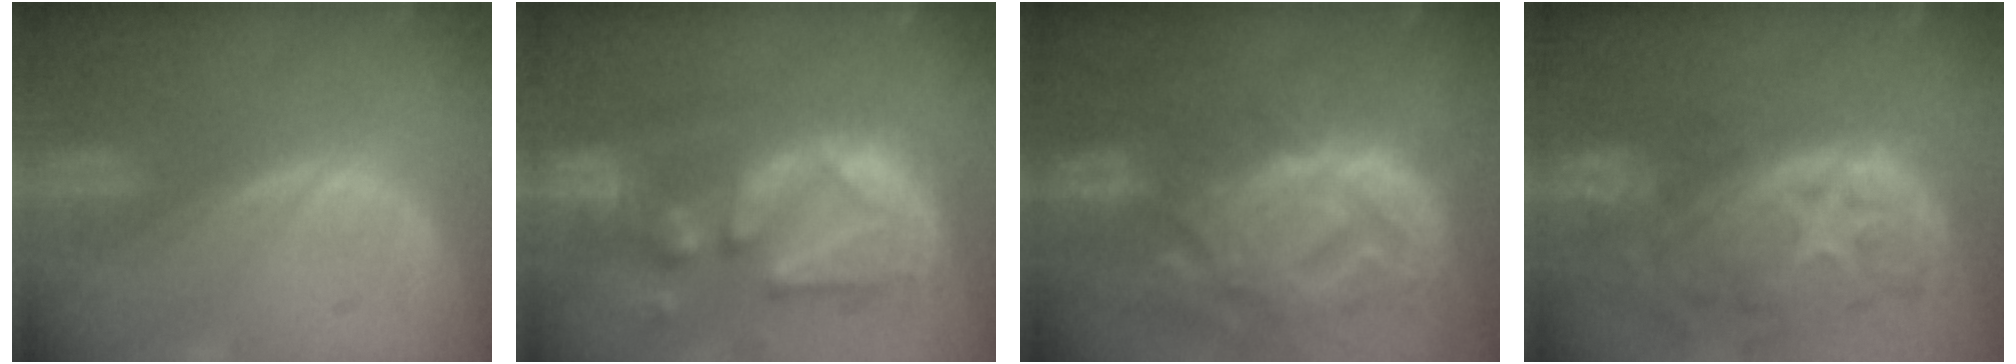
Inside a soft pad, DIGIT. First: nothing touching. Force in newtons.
{"total": 12.6, "press": 11.1, "slide": 6.0}
{"total": 14.3, "press": 12.3, "slide": 7.3}
{"total": 13.9, "press": 11.4, "slide": 8.1}